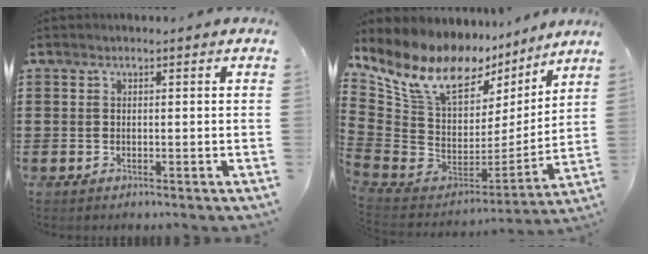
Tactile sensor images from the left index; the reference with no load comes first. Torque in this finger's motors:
{"motor_torque": [2.14, 0.00, 1.05, 0.21]}